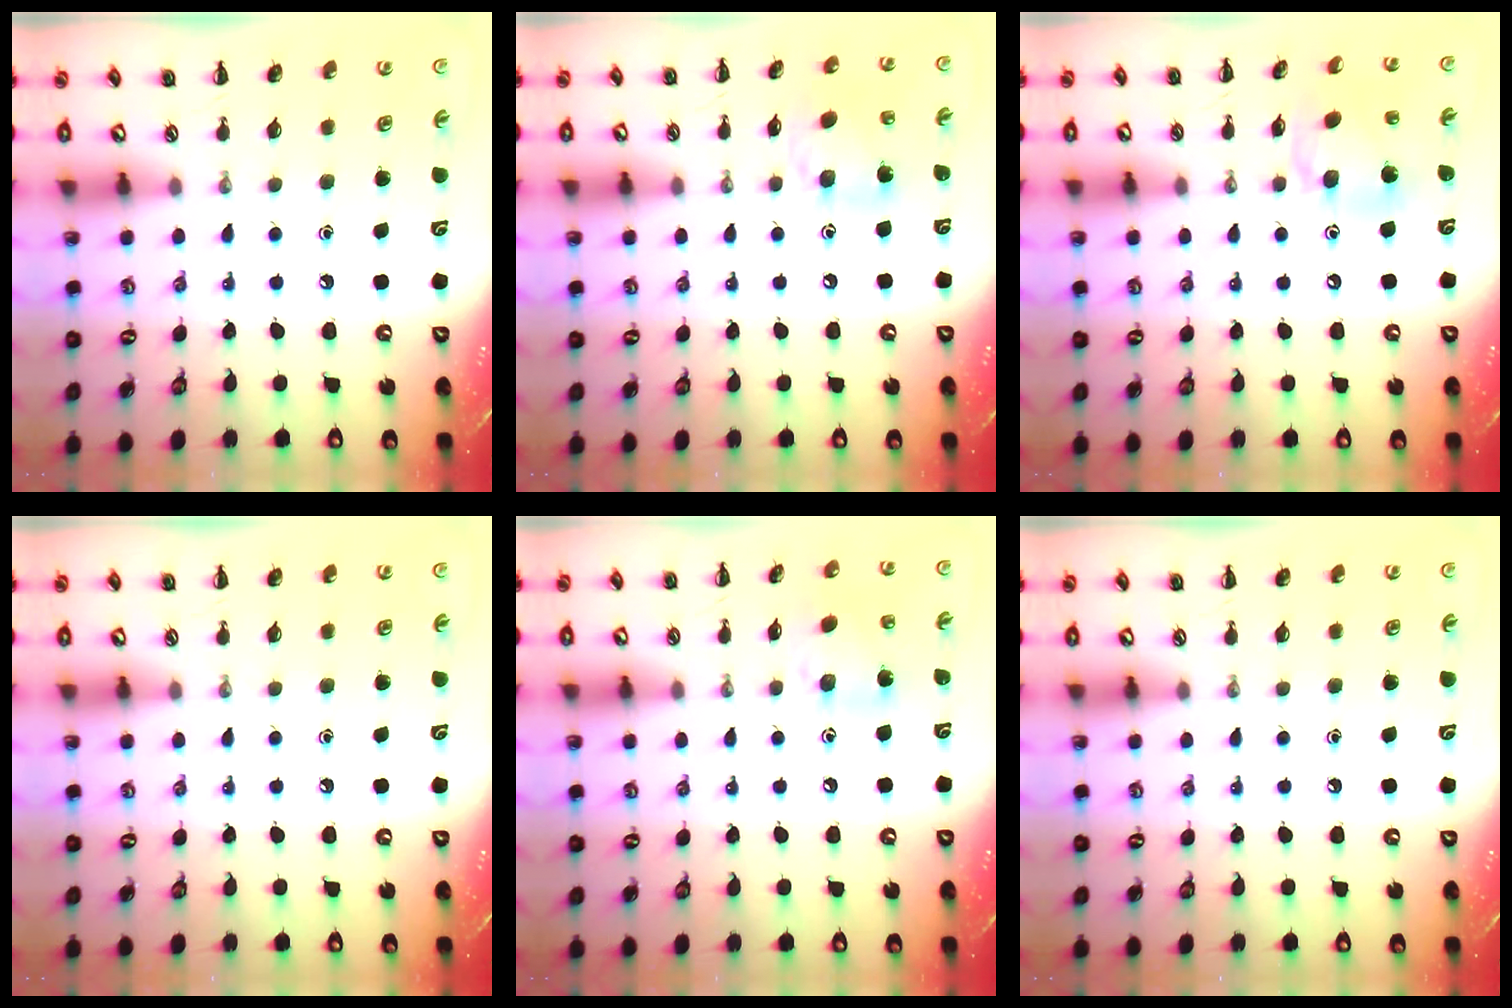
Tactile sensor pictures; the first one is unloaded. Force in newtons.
{"total": 9.5, "press": 9.4, "slide": 1.3}
{"total": 13.0, "press": 12.5, "slide": 3.3}
{"total": 0.0}
{"total": 8.0, "press": 7.9, "slide": 1.0}
{"total": 0.0}